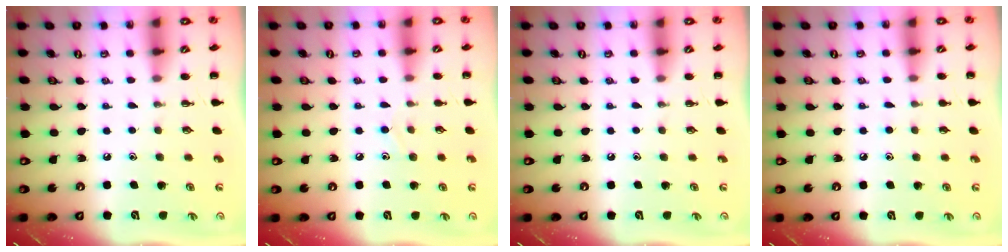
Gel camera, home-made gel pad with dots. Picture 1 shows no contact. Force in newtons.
{"total": 6.3, "press": 5.9, "slide": 2.2}
{"total": 0.0}
{"total": 4.6, "press": 4.3, "slide": 1.6}